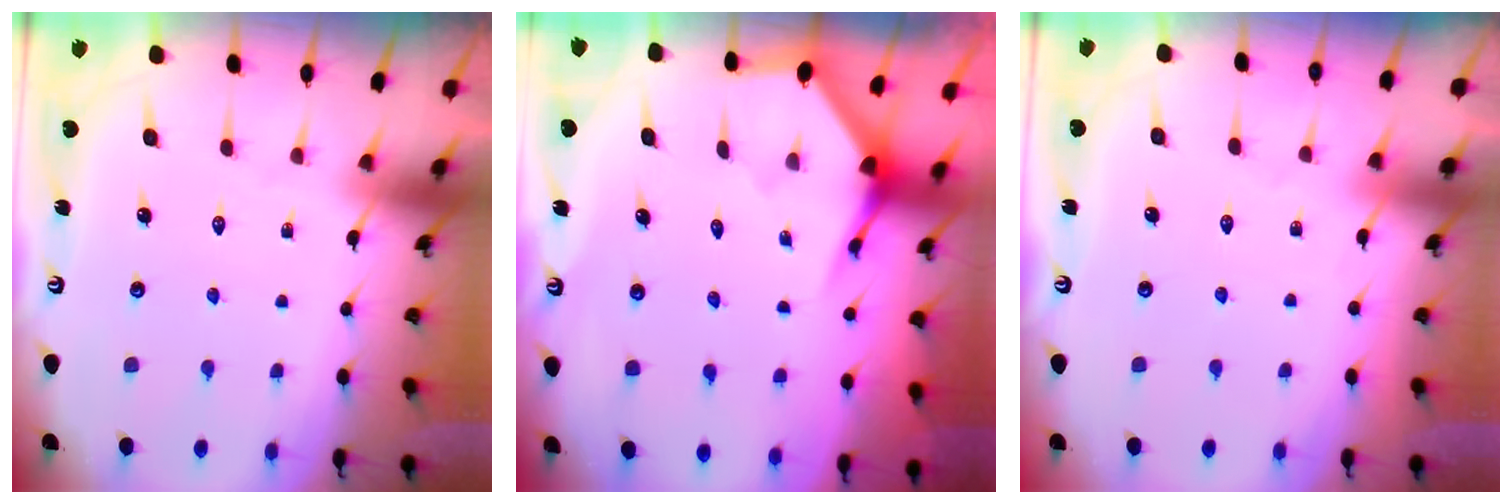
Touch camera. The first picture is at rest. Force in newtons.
{"total": 3.7, "press": 3.7, "slide": 0.2}
{"total": 3.0, "press": 3.0, "slide": 0.4}